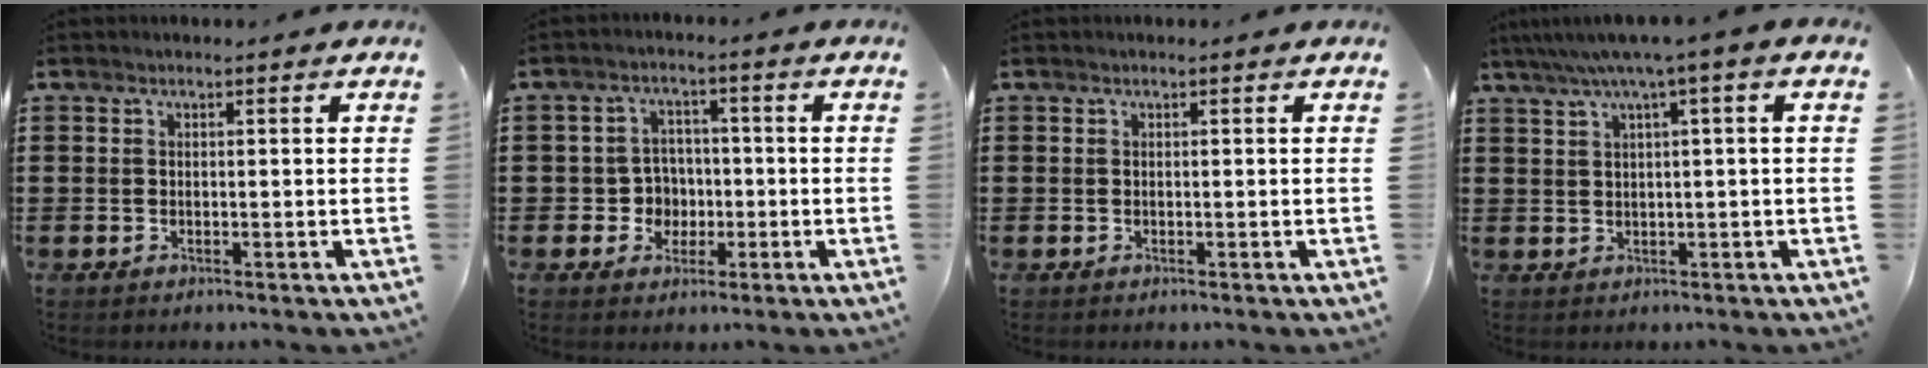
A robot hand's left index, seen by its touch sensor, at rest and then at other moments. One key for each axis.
{"total": 4.4, "fx": -0.7, "fy": 4.1, "fz": 1.1, "tx": -0.037, "ty": 0.009, "tz": -0.016}
{"total": 0.0}
{"total": 4.0, "fx": 1.4, "fy": -0.5, "fz": 3.7, "tx": -0.073, "ty": -0.007, "tz": 0.019}